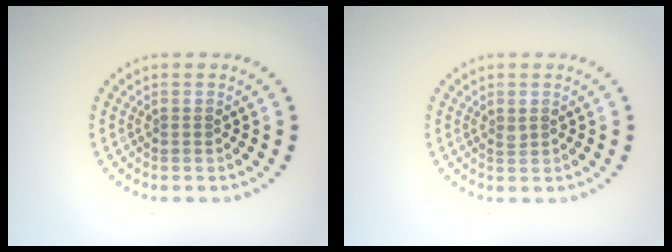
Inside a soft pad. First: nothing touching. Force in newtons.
{"total": 0.6, "press": 0.5, "slide": 0.3}